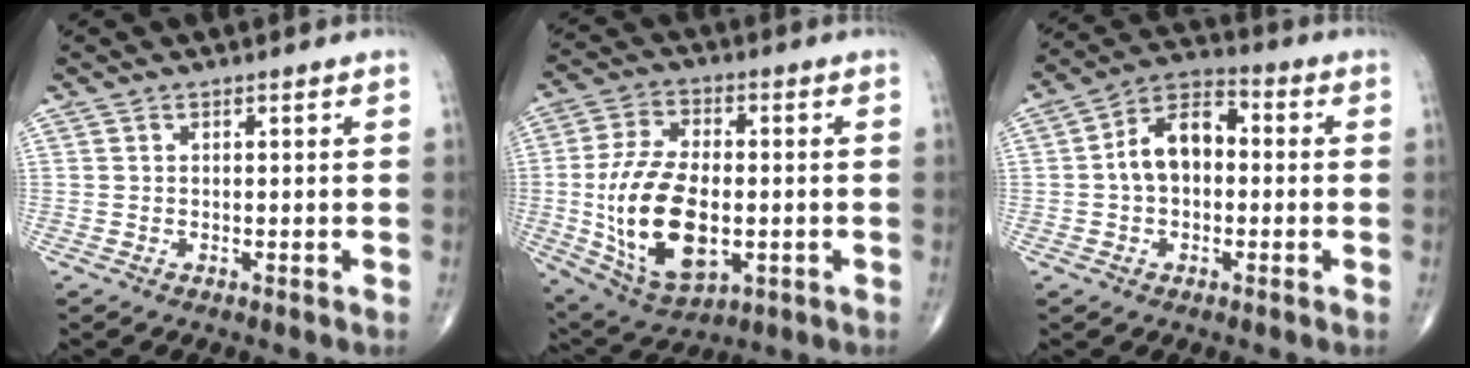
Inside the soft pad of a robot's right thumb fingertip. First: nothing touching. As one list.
[{"total": 18.5, "force": [-2.3, 10.1, 15.4], "torque": [-0.286, 0.000, -0.026]}, {"total": 9.9, "force": [0.0, 6.5, 7.5], "torque": [-0.117, 0.034, -0.013]}]